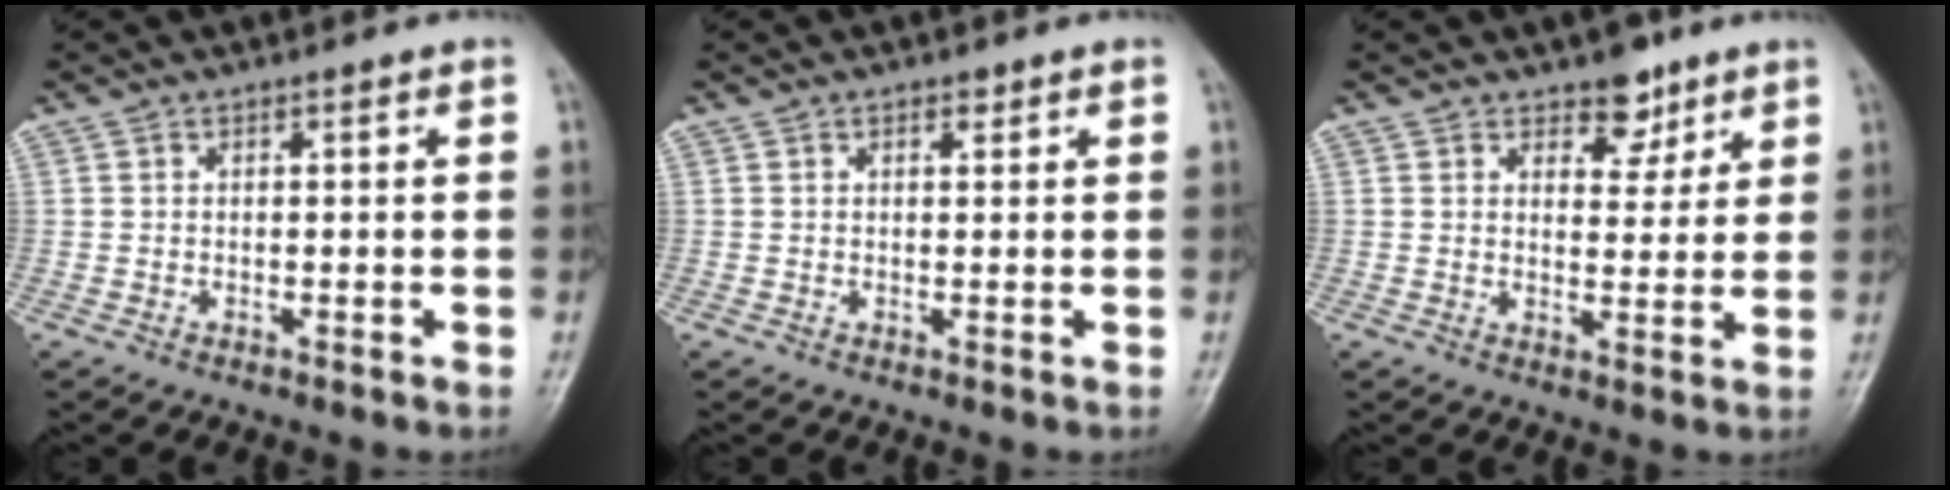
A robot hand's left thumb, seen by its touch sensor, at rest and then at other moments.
{"total": 1.2, "force": [0.7, 0.6, 0.6], "torque": [-0.004, -0.002, 0.008]}
{"total": 5.4, "force": [3.7, 3.2, 2.3], "torque": [0.000, -0.022, 0.054]}